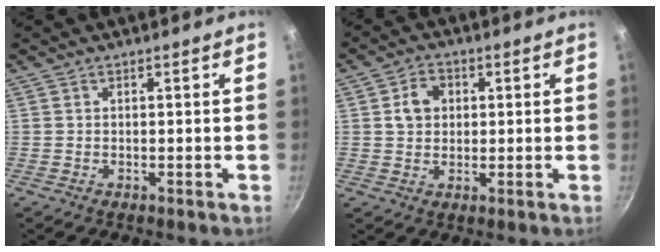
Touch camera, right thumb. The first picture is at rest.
{"total": 5.2, "force": [1.0, 4.3, 2.8], "torque": [-0.025, 0.007, 0.014]}